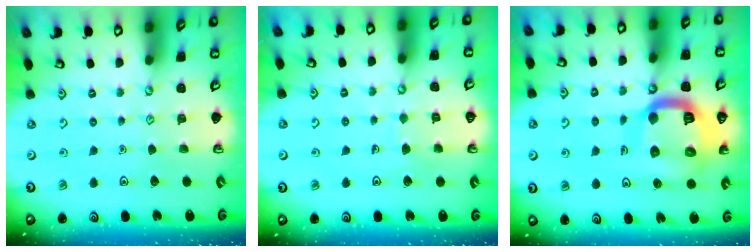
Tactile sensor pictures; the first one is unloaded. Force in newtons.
{"total": 4.1, "press": 4.1, "slide": 0.2}
{"total": 19.0, "press": 18.9, "slide": 2.2}